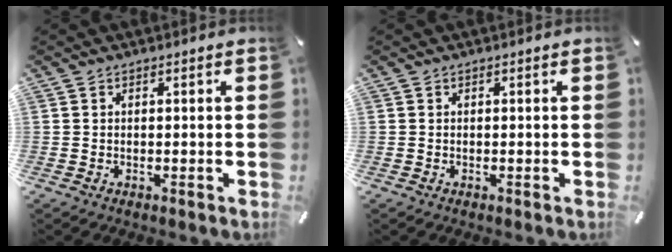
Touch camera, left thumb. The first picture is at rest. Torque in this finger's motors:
{"motor_torque": [-0.01, 0.00, -0.06, -0.07, 0.00]}